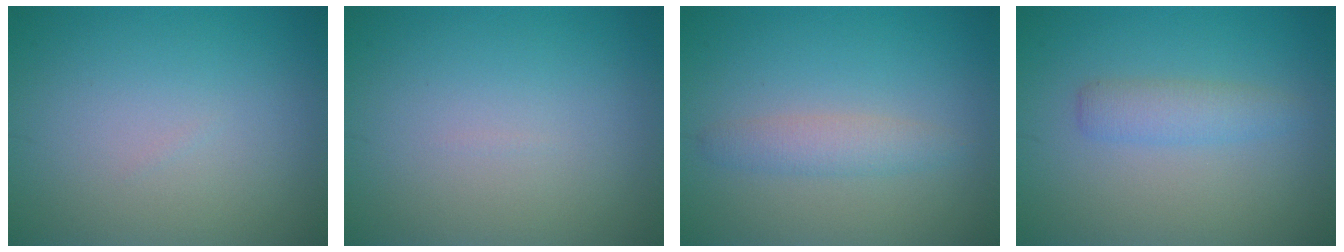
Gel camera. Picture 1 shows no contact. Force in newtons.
{"total": 0.0}
{"total": 2.0, "press": 2.0, "slide": 0.1}
{"total": 2.1, "press": 2.1, "slide": 0.1}